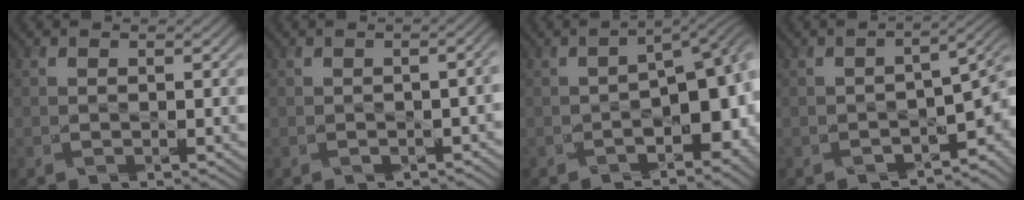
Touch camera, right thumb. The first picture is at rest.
{"total": 2.4, "force": [-0.8, 0.8, 2.1], "torque": [-0.029, -0.002, -0.006]}
{"total": 10.5, "force": [-2.9, 5.2, 8.7], "torque": [-0.109, -0.018, -0.036]}
{"total": 6.3, "force": [-3.2, 2.8, 4.6], "torque": [-0.060, -0.027, -0.043]}